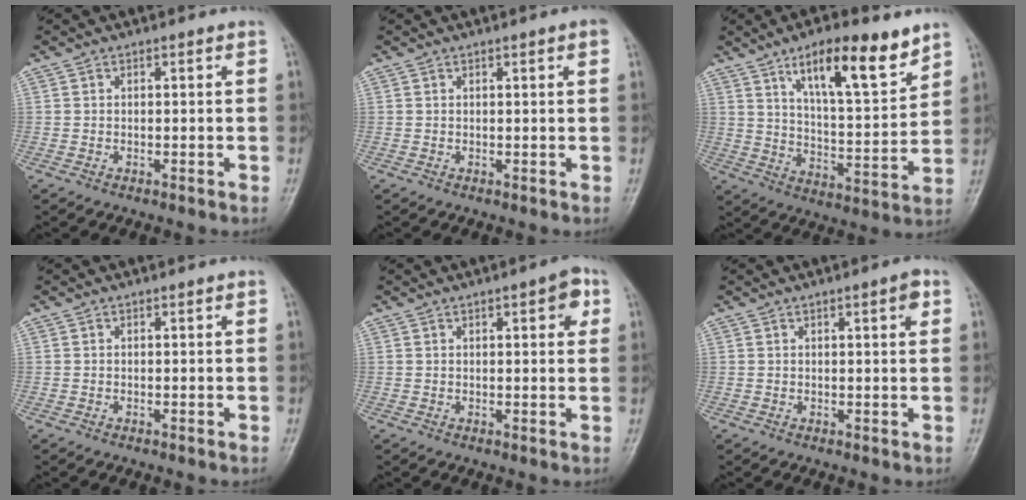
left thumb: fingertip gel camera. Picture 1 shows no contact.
{"total": 1.6, "force": [0.7, 0.1, 1.4], "torque": [-0.023, 0.001, 0.008]}
{"total": 15.6, "force": [9.7, 4.5, 11.4], "torque": [-0.157, -0.051, 0.163]}
{"total": 0.0}
{"total": 4.4, "force": [1.8, 1.5, 3.7], "torque": [-0.036, 0.000, 0.018]}
{"total": 2.6, "force": [1.1, 0.6, 2.3], "torque": [-0.029, -0.001, 0.014]}